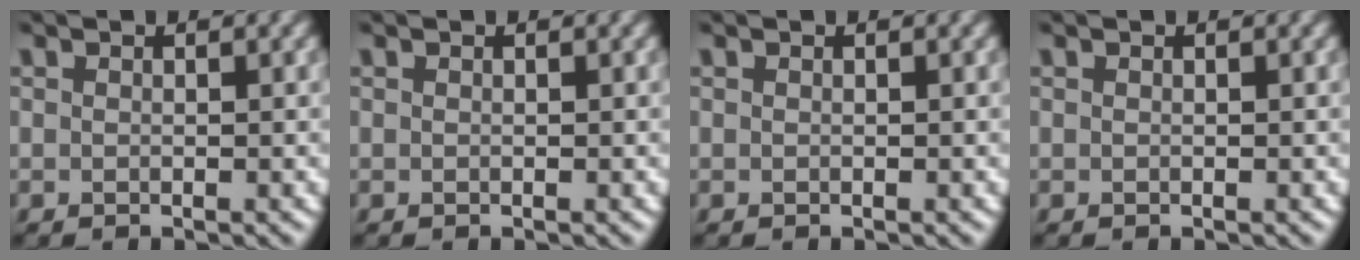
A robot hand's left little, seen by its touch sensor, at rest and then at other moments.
{"total": 0.0}
{"total": 0.0}
{"total": 0.0}